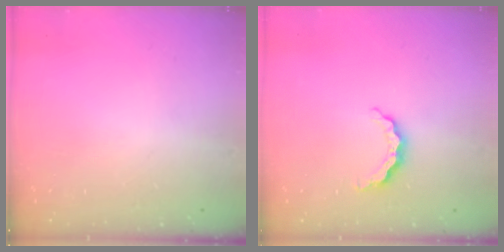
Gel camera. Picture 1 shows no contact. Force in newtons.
{"total": 5.6, "press": 5.6, "slide": 0.7}